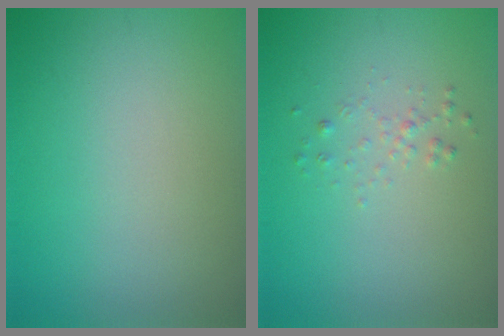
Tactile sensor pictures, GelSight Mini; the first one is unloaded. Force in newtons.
{"total": 0.9, "press": 0.9, "slide": 0.0}